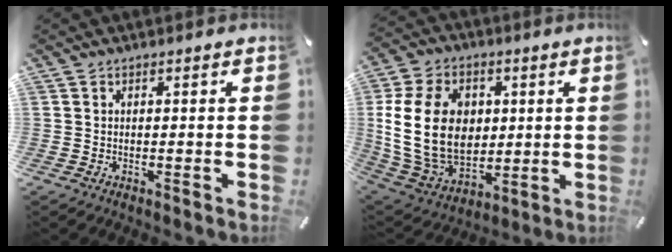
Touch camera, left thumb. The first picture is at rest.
{"total": 19.2, "force": [2.5, 14.7, 12.1], "torque": [-0.259, -0.004, 0.046]}